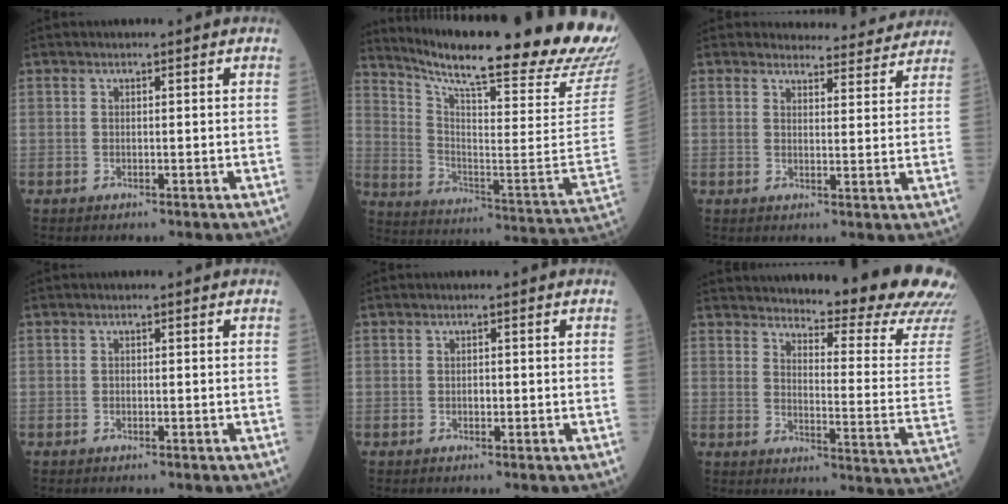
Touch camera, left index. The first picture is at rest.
{"total": 30.5, "force": [25.9, 0.8, 16.2], "torque": [-0.274, -0.101, 0.351]}
{"total": 9.5, "force": [9.2, 2.0, 0.4], "torque": [0.021, -0.007, 0.091]}
{"total": 0.0}
{"total": 0.6, "force": [0.0, 0.3, 0.5], "torque": [-0.010, 0.001, -0.002]}
{"total": 22.7, "force": [21.2, 0.4, 8.3], "torque": [-0.121, -0.109, 0.249]}